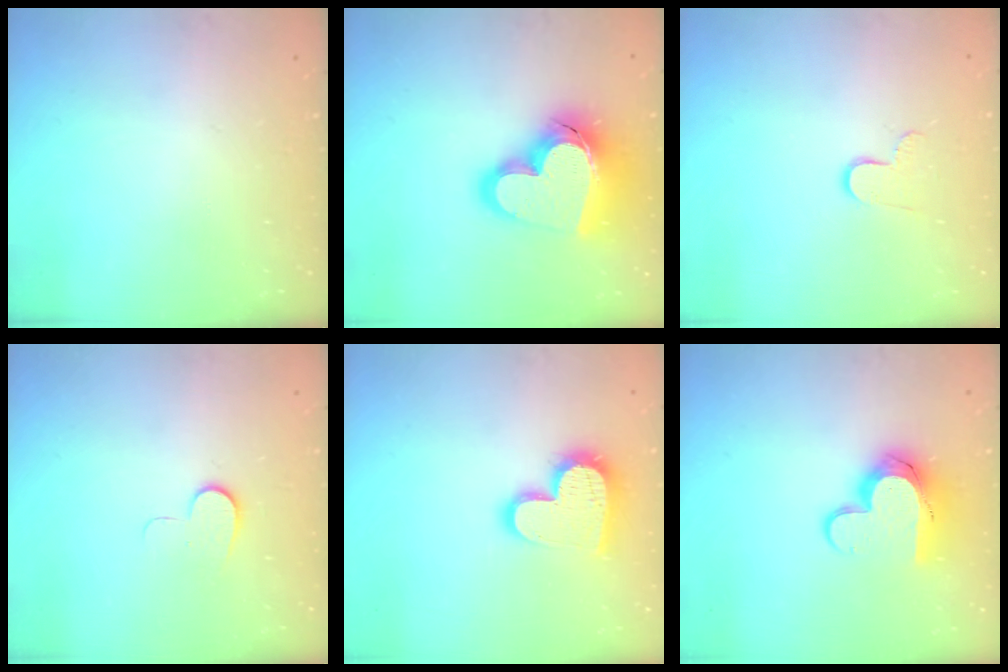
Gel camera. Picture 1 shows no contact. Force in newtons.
{"total": 23.0, "press": 22.9, "slide": 2.3}
{"total": 6.5, "press": 6.4, "slide": 0.6}
{"total": 7.0, "press": 7.0, "slide": 0.6}
{"total": 16.1, "press": 16.0, "slide": 1.2}
{"total": 12.2, "press": 12.2, "slide": 1.0}